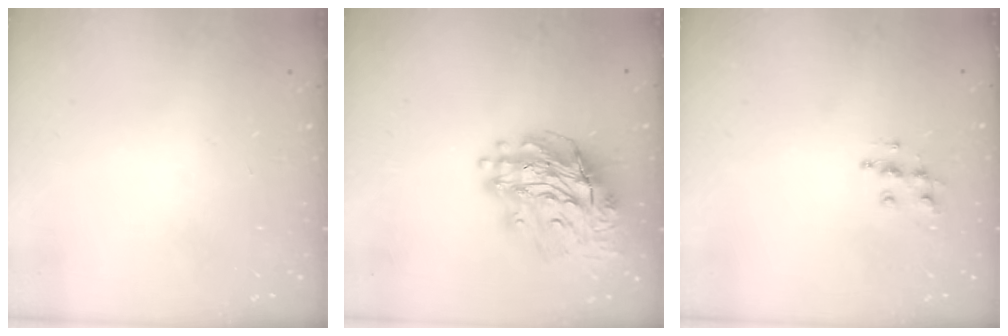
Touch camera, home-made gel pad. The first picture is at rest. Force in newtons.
{"total": 18.5, "press": 18.3, "slide": 3.0}
{"total": 7.3, "press": 7.3, "slide": 0.1}